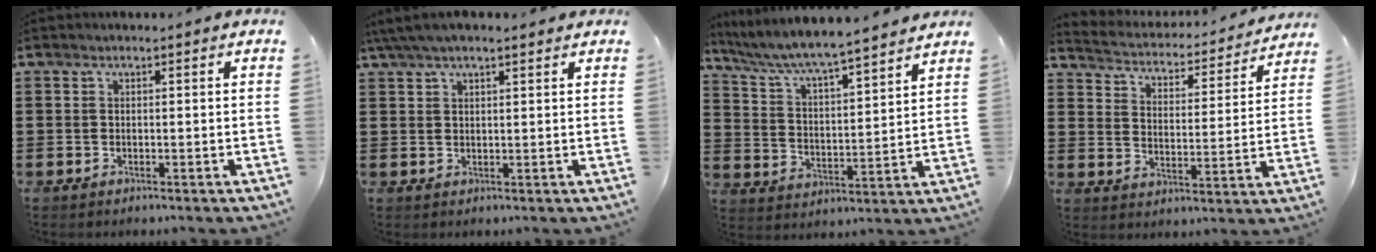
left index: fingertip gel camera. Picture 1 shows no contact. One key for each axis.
{"total": 3.8, "fx": 2.7, "fy": 0.8, "fz": 2.5, "tx": -0.054, "ty": 0.004, "tz": 0.050}
{"total": 5.3, "fx": 5.0, "fy": -0.1, "fz": 1.9, "tx": -0.062, "ty": -0.036, "tz": 0.078}
{"total": 2.9, "fx": 2.9, "fy": 0.2, "fz": 0.1, "tx": -0.024, "ty": -0.032, "tz": 0.040}